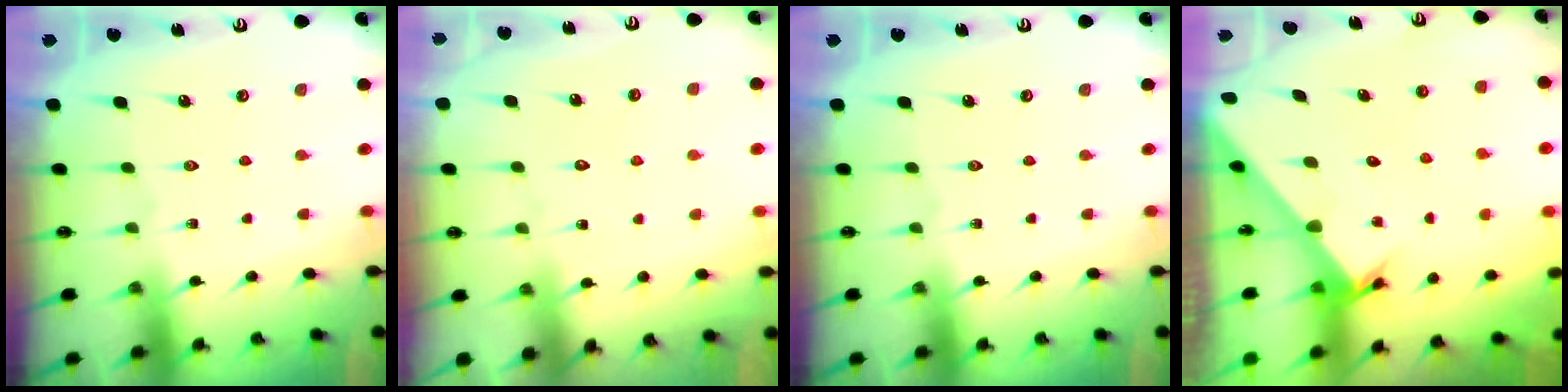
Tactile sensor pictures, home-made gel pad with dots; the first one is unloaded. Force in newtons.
{"total": 5.0, "press": 5.0, "slide": 0.4}
{"total": 0.0}
{"total": 2.3, "press": 2.3, "slide": 0.0}